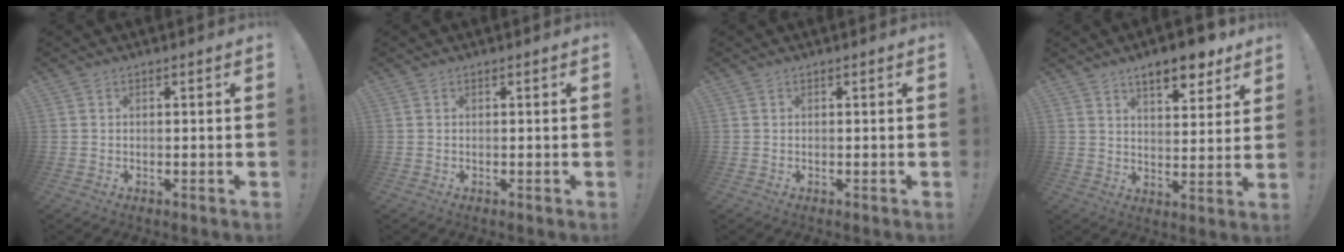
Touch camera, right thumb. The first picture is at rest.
{"total": 0.0}
{"total": 0.0}
{"total": 10.5, "force": [7.5, 3.3, 6.6], "torque": [-0.090, -0.044, 0.127]}